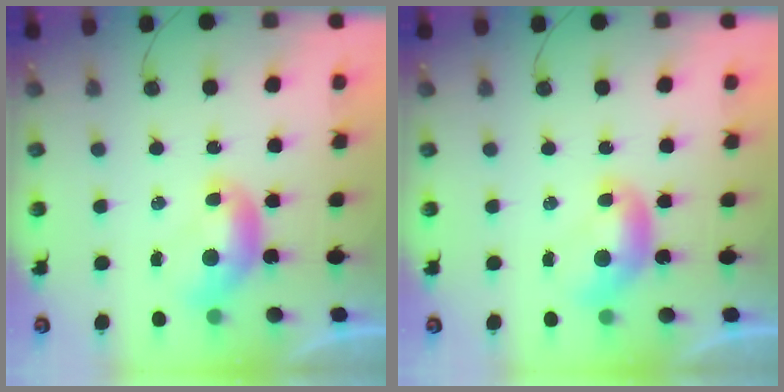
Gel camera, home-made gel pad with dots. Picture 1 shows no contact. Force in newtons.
{"total": 0.0}